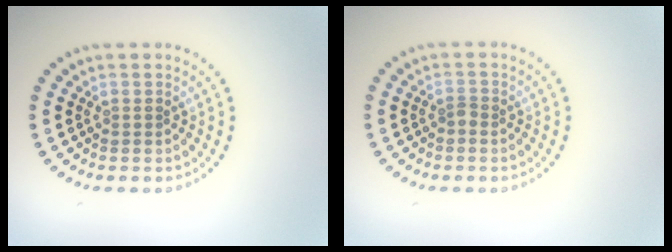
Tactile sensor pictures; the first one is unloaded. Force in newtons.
{"total": 0.7, "press": 0.5, "slide": 0.4}